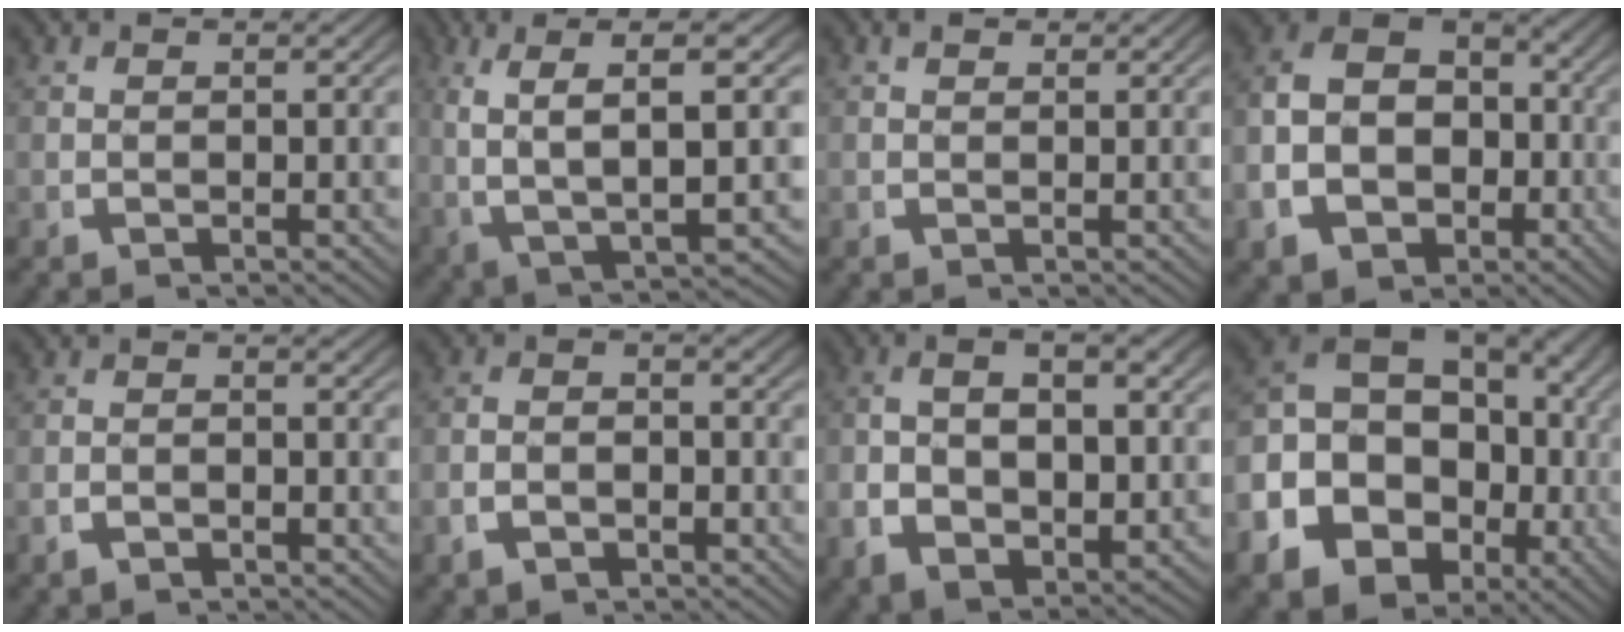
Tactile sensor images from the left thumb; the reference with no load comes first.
{"total": 10.9, "force": [1.7, 5.3, 9.4], "torque": [-0.187, -0.010, 0.039]}
{"total": 0.9, "force": [0.7, 0.2, 0.4], "torque": [-0.005, -0.003, 0.014]}
{"total": 14.5, "force": [-0.6, 11.7, 8.5], "torque": [-0.198, -0.034, -0.001]}
{"total": 1.7, "force": [-1.4, 0.7, 0.6], "torque": [-0.011, -0.001, -0.027]}
{"total": 2.6, "force": [-1.6, 1.5, 1.4], "torque": [-0.031, -0.007, -0.026]}
{"total": 8.3, "force": [-0.1, 5.1, 6.5], "torque": [-0.119, -0.010, 0.008]}
{"total": 17.9, "force": [-2.4, 14.6, 10.1], "torque": [-0.259, -0.060, -0.023]}